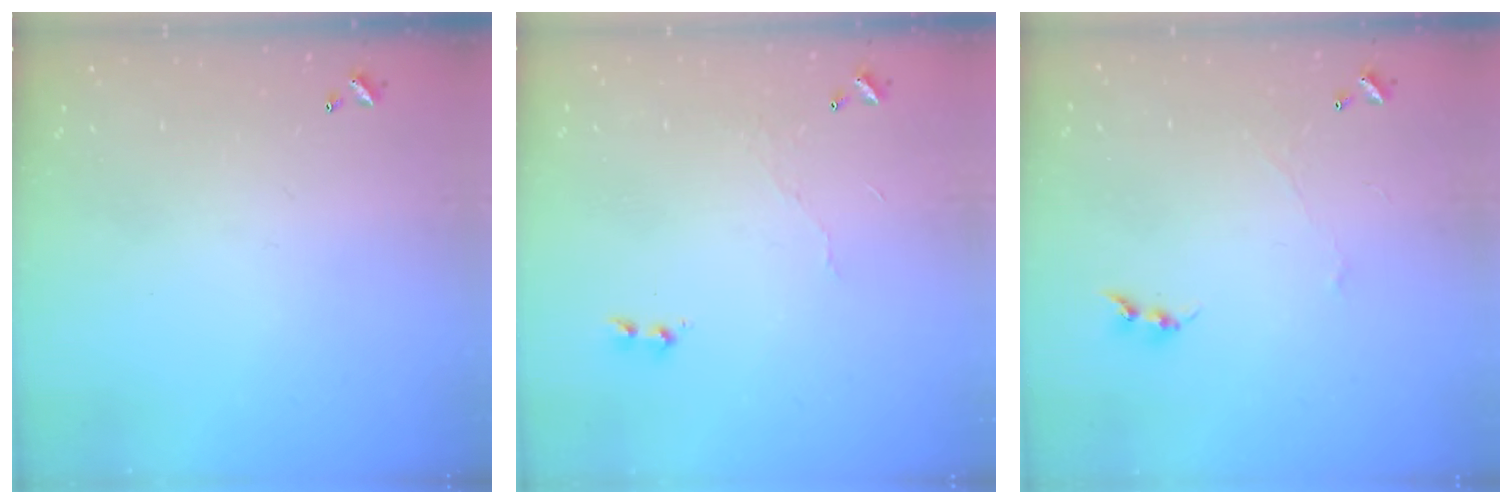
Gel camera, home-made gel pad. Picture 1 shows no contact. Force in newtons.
{"total": 6.0, "press": 6.0, "slide": 0.6}
{"total": 1.5, "press": 1.4, "slide": 0.5}